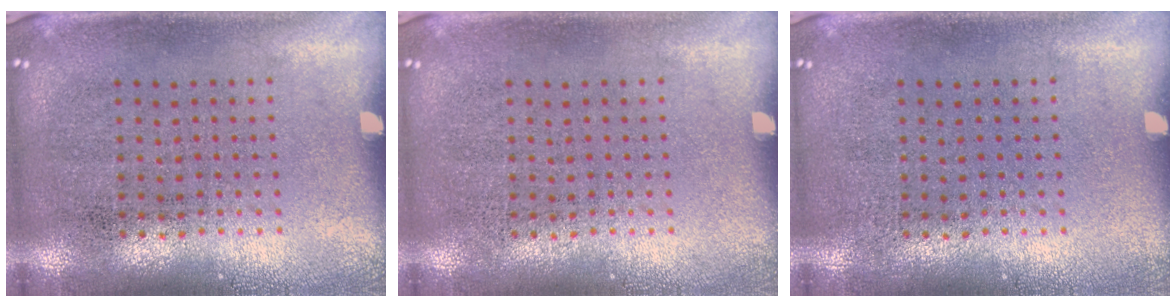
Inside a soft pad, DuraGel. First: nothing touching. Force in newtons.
{"total": 0.0}
{"total": 0.0}